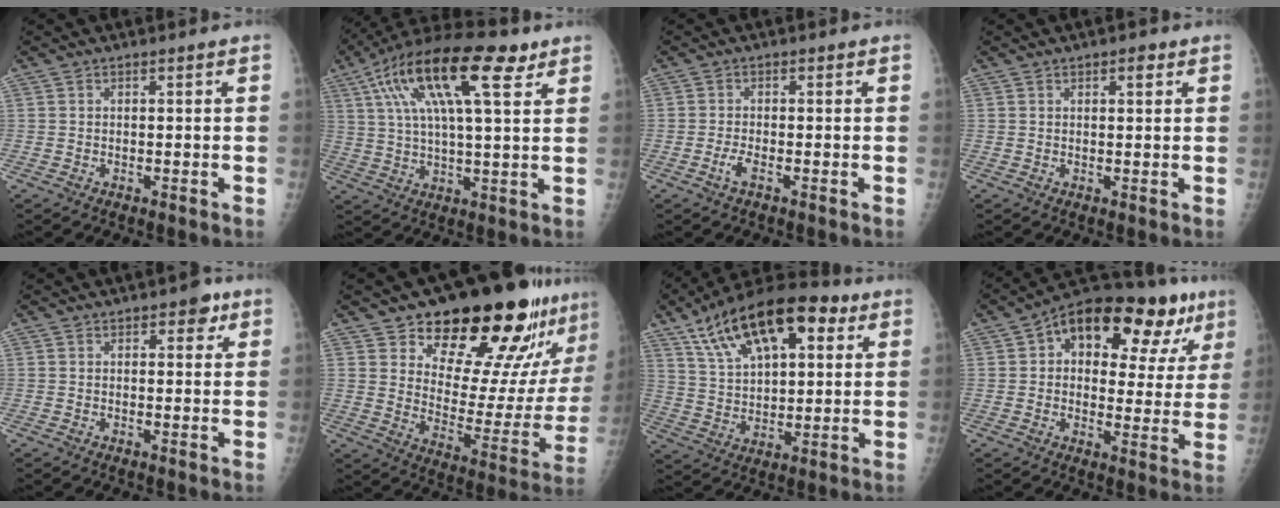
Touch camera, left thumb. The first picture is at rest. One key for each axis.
{"total": 20.5, "fx": 9.5, "fy": 6.7, "fz": 16.8, "tx": -0.303, "ty": 0.009, "tz": 0.160}
{"total": 2.0, "fx": -1.0, "fy": 0.6, "fz": 1.7, "tx": -0.041, "ty": 0.002, "tz": -0.024}
{"total": 2.0, "fx": 1.1, "fy": 1.0, "fz": 1.4, "tx": -0.011, "ty": -0.003, "tz": 0.014}
{"total": 3.1, "fx": 1.7, "fy": 1.8, "fz": 1.9, "tx": -0.003, "ty": -0.003, "tz": 0.017}
{"total": 24.9, "fx": 18.0, "fy": 9.3, "fz": 14.5, "tx": -0.157, "ty": -0.102, "tz": 0.253}
{"total": 21.6, "fx": 10.4, "fy": 10.4, "fz": 15.8, "tx": -0.242, "ty": -0.003, "tz": 0.181}
{"total": 20.9, "fx": 9.3, "fy": 10.6, "fz": 15.4, "tx": -0.173, "ty": 0.020, "tz": 0.129}